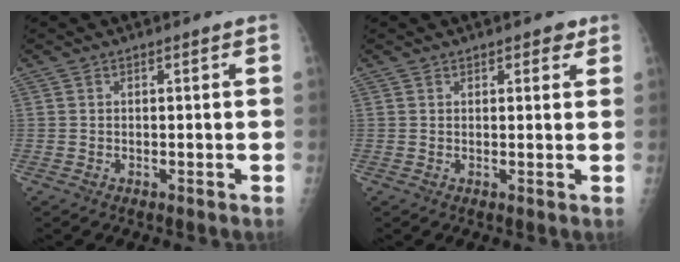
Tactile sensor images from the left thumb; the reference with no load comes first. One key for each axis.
{"total": 2.4, "fx": 1.4, "fy": 1.4, "fz": 1.3, "tx": 0.001, "ty": -0.004, "tz": 0.016}